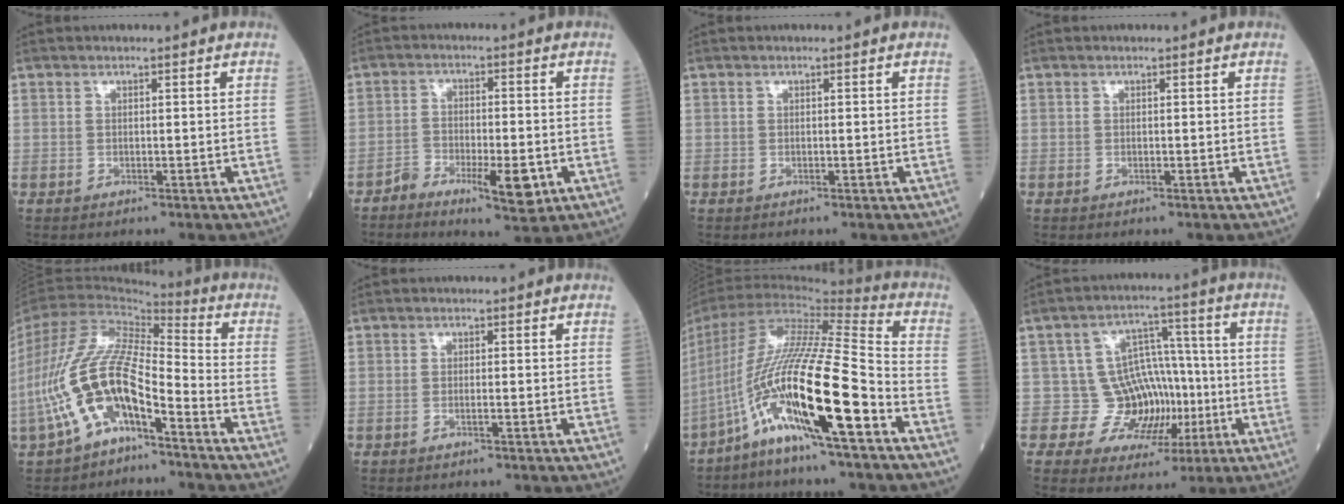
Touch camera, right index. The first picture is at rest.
{"total": 7.1, "force": [-3.3, 2.1, 5.9], "torque": [-0.096, -0.002, -0.050]}
{"total": 0.0}
{"total": 0.0}
{"total": 14.9, "force": [-6.8, 5.2, 12.2], "torque": [-0.260, 0.021, -0.123]}
{"total": 0.7, "force": [-0.3, 0.0, 0.6], "torque": [-0.016, -0.001, -0.004]}
{"total": 20.3, "force": [-8.8, 1.3, 18.2], "torque": [-0.377, -0.015, -0.164]}
{"total": 8.9, "force": [-1.5, 8.2, 3.0], "torque": [-0.024, 0.033, -0.015]}